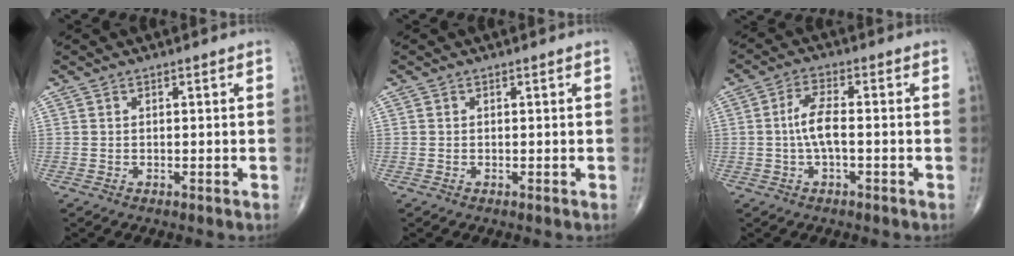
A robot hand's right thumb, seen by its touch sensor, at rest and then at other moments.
{"total": 0.0}
{"total": 5.2, "force": [-0.6, 1.8, 4.9], "torque": [-0.106, 0.015, -0.015]}